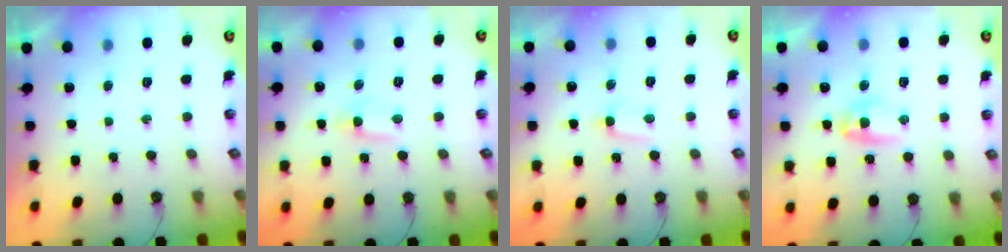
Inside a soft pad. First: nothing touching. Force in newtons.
{"total": 5.3, "press": 5.3, "slide": 0.6}
{"total": 3.6, "press": 3.5, "slide": 0.4}
{"total": 4.3, "press": 4.2, "slide": 0.6}